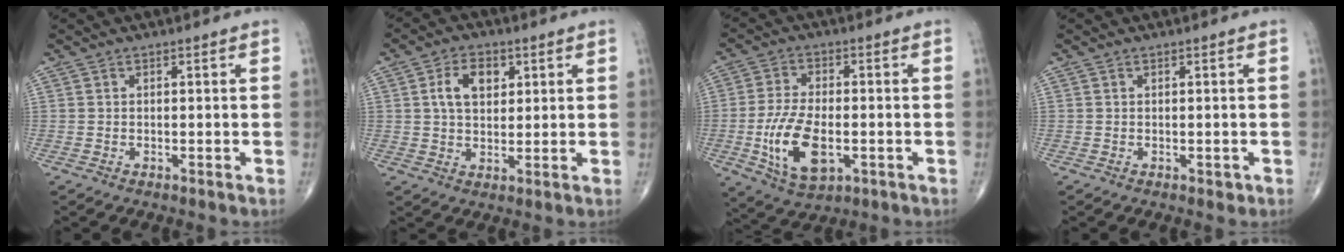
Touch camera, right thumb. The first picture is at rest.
{"total": 7.2, "force": [2.2, 4.7, 5.0], "torque": [-0.070, -0.002, 0.038]}
{"total": 12.5, "force": [-2.8, 6.5, 10.3], "torque": [-0.195, 0.001, -0.043]}
{"total": 0.7, "force": [-0.1, 0.5, 0.5], "torque": [0.002, 0.001, -0.001]}